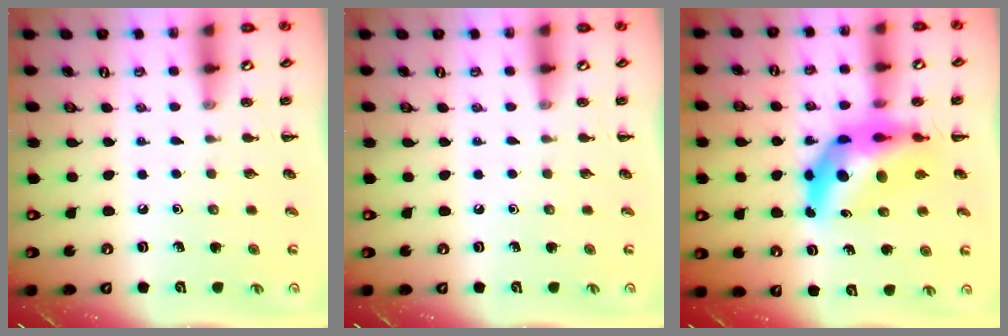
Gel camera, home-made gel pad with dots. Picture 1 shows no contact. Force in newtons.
{"total": 0.0}
{"total": 12.7, "press": 12.1, "slide": 3.9}